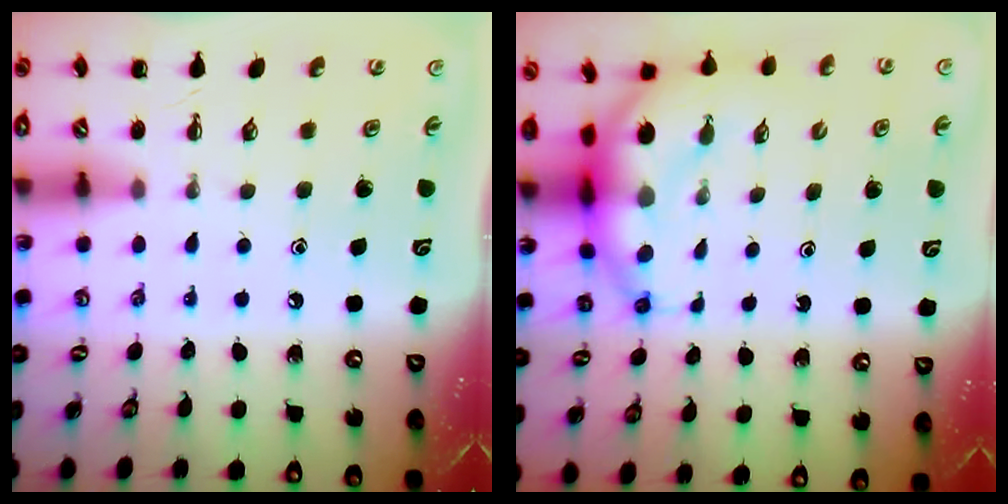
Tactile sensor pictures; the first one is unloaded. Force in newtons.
{"total": 6.8, "press": 6.6, "slide": 1.6}